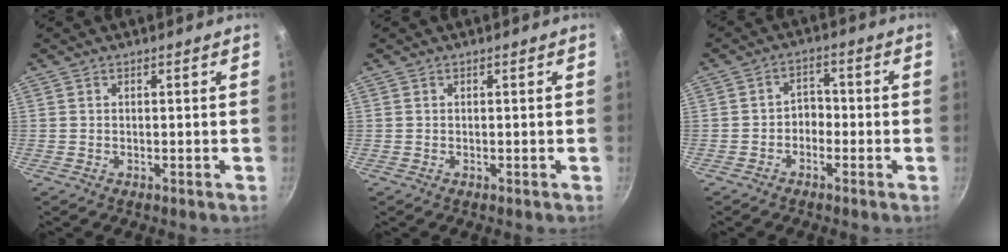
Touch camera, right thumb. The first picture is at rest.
{"total": 0.0}
{"total": 3.3, "force": [-1.5, 2.5, 1.6], "torque": [-0.003, 0.023, -0.029]}